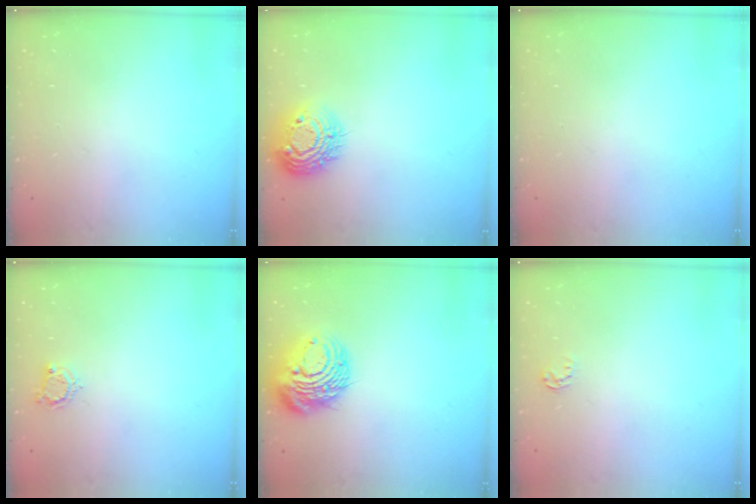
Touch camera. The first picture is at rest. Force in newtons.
{"total": 13.0, "press": 13.0, "slide": 1.0}
{"total": 0.0}
{"total": 4.5, "press": 4.5, "slide": 0.5}
{"total": 13.0, "press": 12.9, "slide": 1.5}
{"total": 2.5, "press": 2.5, "slide": 0.4}